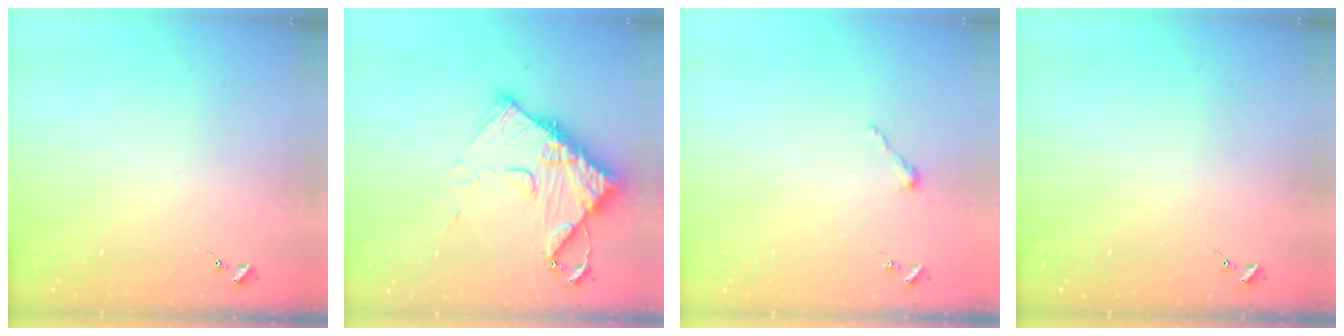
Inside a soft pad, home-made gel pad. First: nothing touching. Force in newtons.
{"total": 14.0, "press": 13.9, "slide": 1.3}
{"total": 2.5, "press": 2.5, "slide": 0.2}
{"total": 0.0}